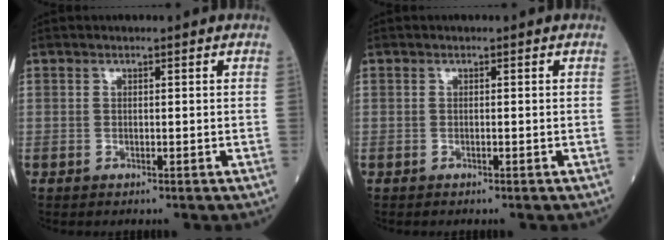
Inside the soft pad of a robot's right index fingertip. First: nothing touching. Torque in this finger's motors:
{"motor_torque": [0.31, 0.09, 0.07, 0.01]}